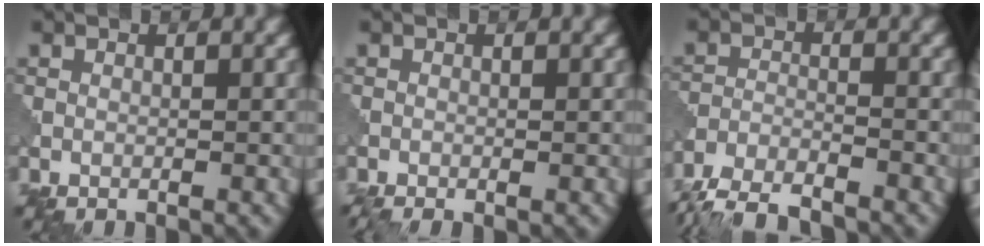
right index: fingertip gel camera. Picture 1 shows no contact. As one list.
[{"total": 1.1, "force": [-0.7, 0.3, 0.8], "torque": [-0.018, -0.004, -0.014]}, {"total": 6.1, "force": [-5.6, 1.0, 2.1], "torque": [-0.039, -0.017, -0.104]}]